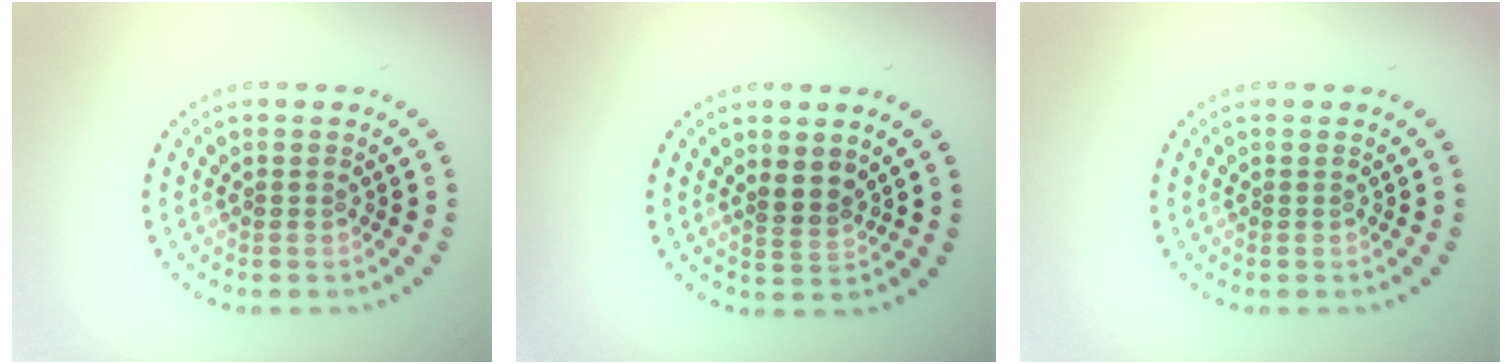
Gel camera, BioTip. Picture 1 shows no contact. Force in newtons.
{"total": 1.5, "press": 1.1, "slide": 1.0}
{"total": 0.0}